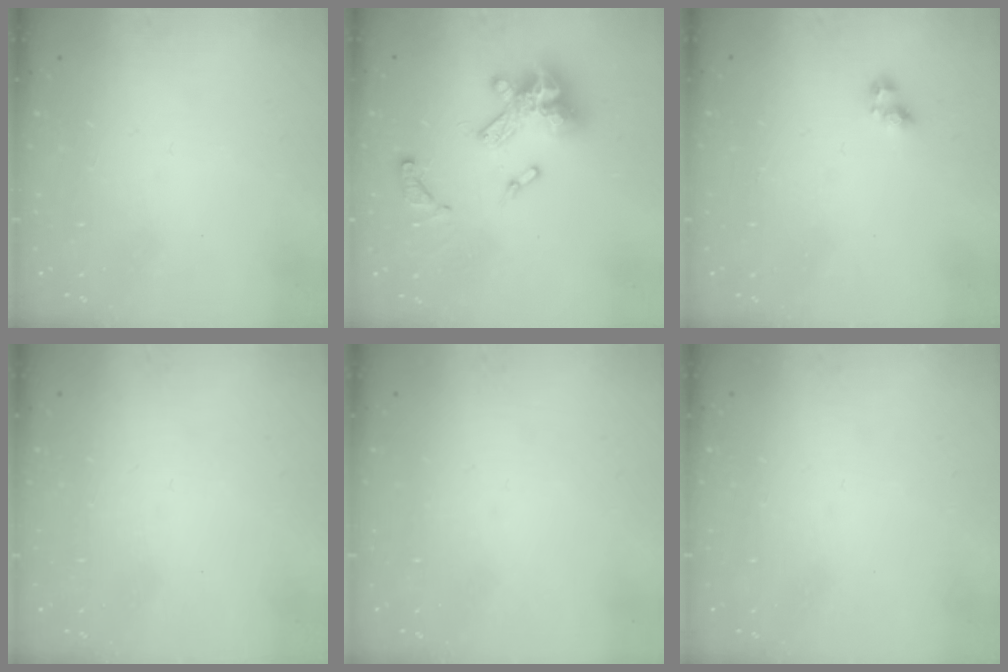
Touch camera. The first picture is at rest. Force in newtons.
{"total": 16.1, "press": 16.0, "slide": 2.0}
{"total": 2.7, "press": 2.7, "slide": 0.3}
{"total": 0.0}
{"total": 0.0}
{"total": 0.0}